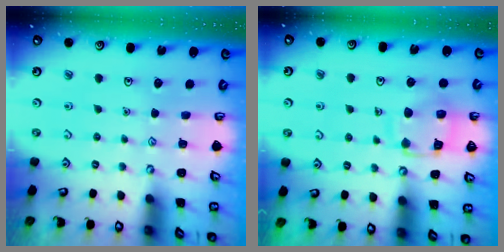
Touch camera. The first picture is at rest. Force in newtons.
{"total": 12.6, "press": 12.5, "slide": 1.3}